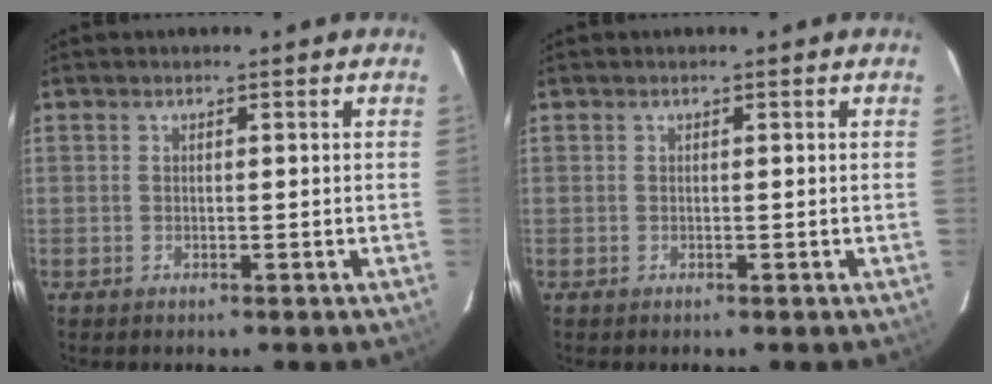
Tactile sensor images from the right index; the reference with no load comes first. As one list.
[{"total": 0.0}]